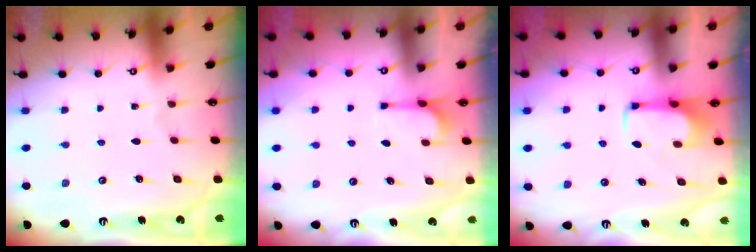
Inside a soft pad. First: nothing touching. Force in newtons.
{"total": 1.0, "press": 0.3, "slide": 1.0}
{"total": 2.0, "press": 2.0, "slide": 0.2}